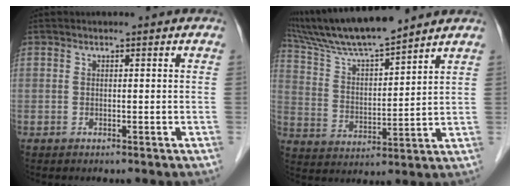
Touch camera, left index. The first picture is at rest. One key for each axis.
{"total": 13.0, "fx": 11.6, "fy": 0.3, "fz": 5.7, "tx": -0.115, "ty": 0.015, "tz": 0.220}